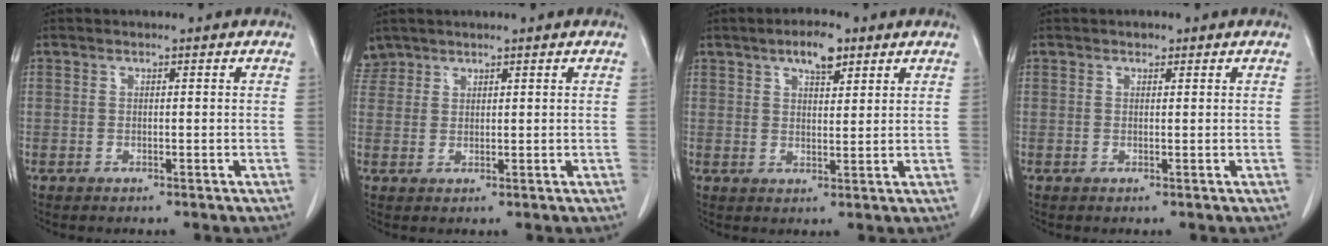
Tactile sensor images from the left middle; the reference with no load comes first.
{"total": 2.5, "force": [2.2, 1.2, -0.4], "torque": [0.009, 0.009, 0.043]}
{"total": 5.2, "force": [3.2, 1.7, 3.6], "torque": [-0.061, 0.005, 0.051]}
{"total": 0.7, "force": [0.5, 0.5, 0.2], "torque": [-0.005, -0.001, 0.005]}